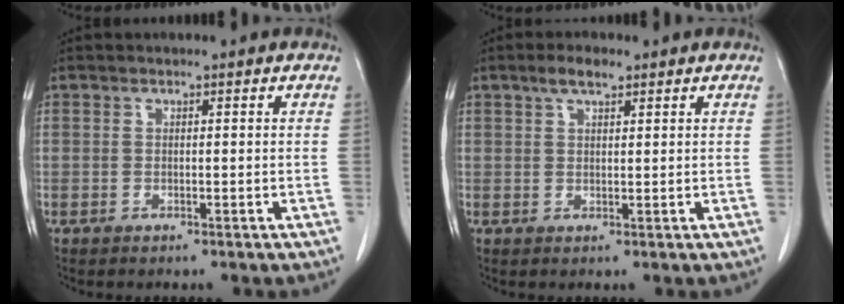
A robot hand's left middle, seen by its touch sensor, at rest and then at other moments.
{"total": 3.2, "force": [2.1, 1.0, 2.1], "torque": [-0.044, 0.009, 0.039]}